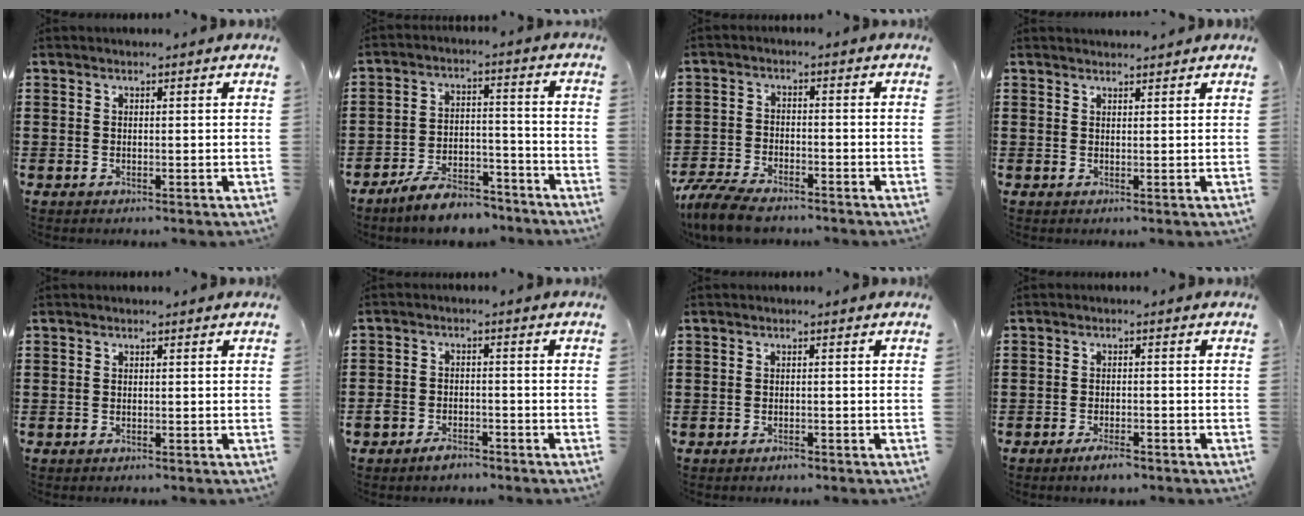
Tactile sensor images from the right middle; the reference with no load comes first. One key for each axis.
{"total": 7.4, "fx": -6.8, "fy": 1.7, "fz": 2.6, "tx": -0.046, "ty": 0.016, "tz": -0.128}
{"total": 6.1, "fx": -5.4, "fy": 1.3, "fz": 2.5, "tx": -0.072, "ty": -0.003, "tz": -0.109}
{"total": 1.1, "fx": 1.1, "fy": 0.0, "fz": 0.0, "tx": -0.003, "ty": -0.001, "tz": 0.022}
{"total": 0.0}
{"total": 2.9, "fx": -2.5, "fy": 1.3, "fz": 0.7, "tx": -0.016, "ty": 0.009, "tz": -0.050}
{"total": 0.6, "fx": -0.5, "fy": 0.2, "fz": 0.2, "tx": -0.007, "ty": -0.002, "tz": -0.010}
{"total": 2.5, "fx": -1.9, "fy": 0.6, "fz": 1.6, "tx": -0.025, "ty": 0.002, "tz": -0.033}